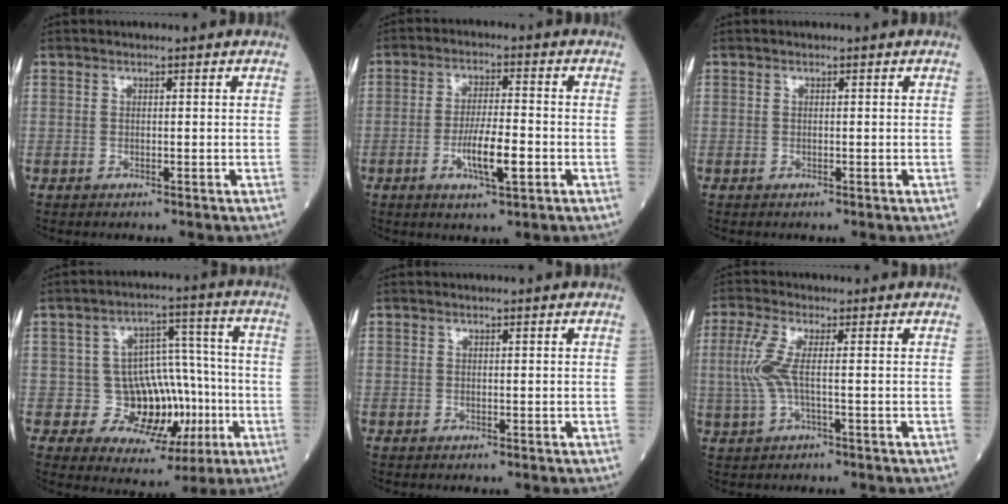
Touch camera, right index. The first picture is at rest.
{"total": 7.1, "force": [-2.3, 1.2, 6.7], "torque": [-0.122, -0.005, -0.039]}
{"total": 0.0}
{"total": 10.0, "force": [-2.3, 8.3, 5.1], "torque": [-0.051, 0.033, -0.024]}
{"total": 0.0}
{"total": 4.9, "force": [0.1, 0.8, 4.8], "torque": [-0.128, 0.003, -0.003]}